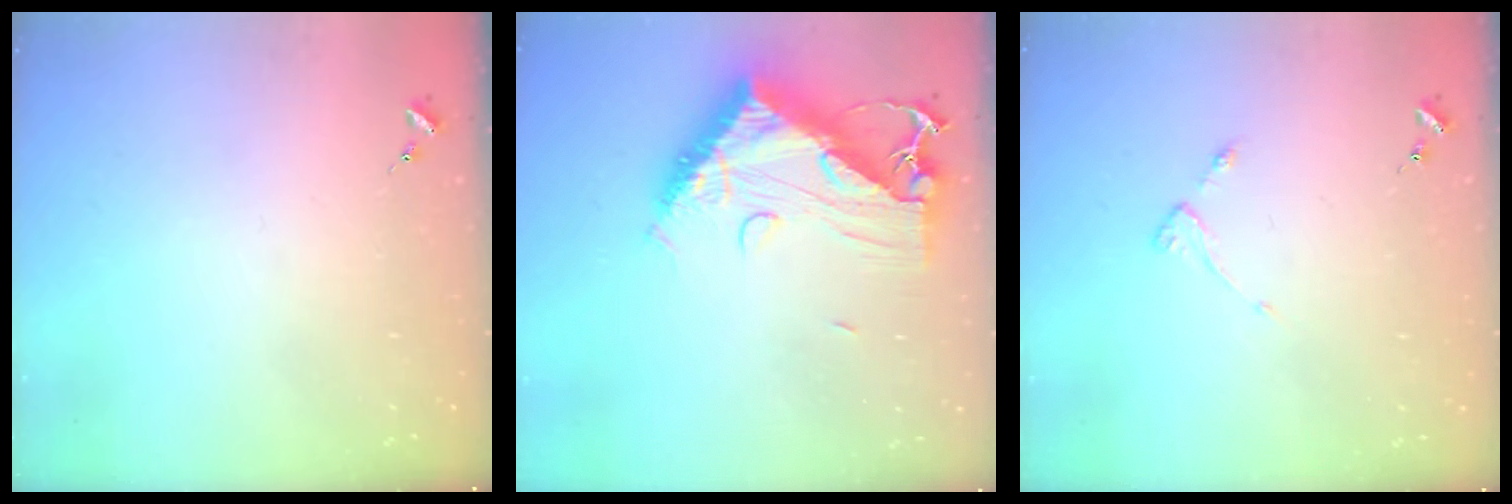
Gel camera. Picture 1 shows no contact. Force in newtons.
{"total": 15.7, "press": 15.6, "slide": 1.5}
{"total": 2.8, "press": 2.7, "slide": 0.5}